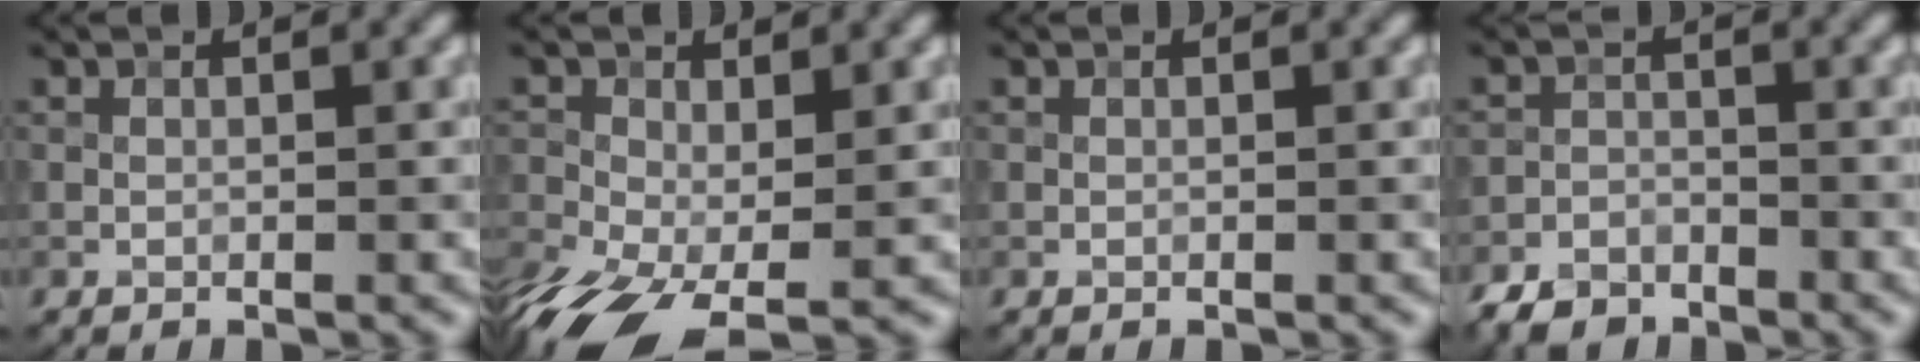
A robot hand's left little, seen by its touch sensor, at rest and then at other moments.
{"total": 8.5, "force": [-4.2, 4.2, 6.1], "torque": [-0.151, -0.039, -0.073]}
{"total": 0.0}
{"total": 3.0, "force": [-2.6, 1.4, 0.5], "torque": [-0.008, 0.003, -0.053]}